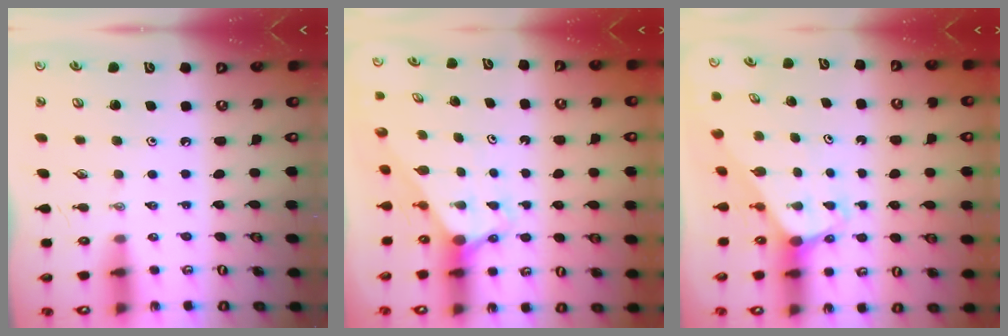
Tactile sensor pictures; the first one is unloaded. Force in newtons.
{"total": 2.8, "press": 2.8, "slide": 0.1}
{"total": 3.0, "press": 3.0, "slide": 0.0}